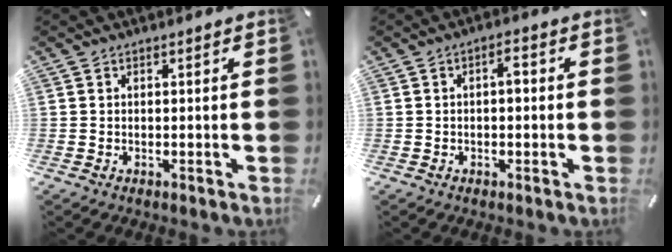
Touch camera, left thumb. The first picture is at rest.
{"total": 2.8, "force": [0.1, 1.3, 2.4], "torque": [-0.042, 0.008, -0.003]}